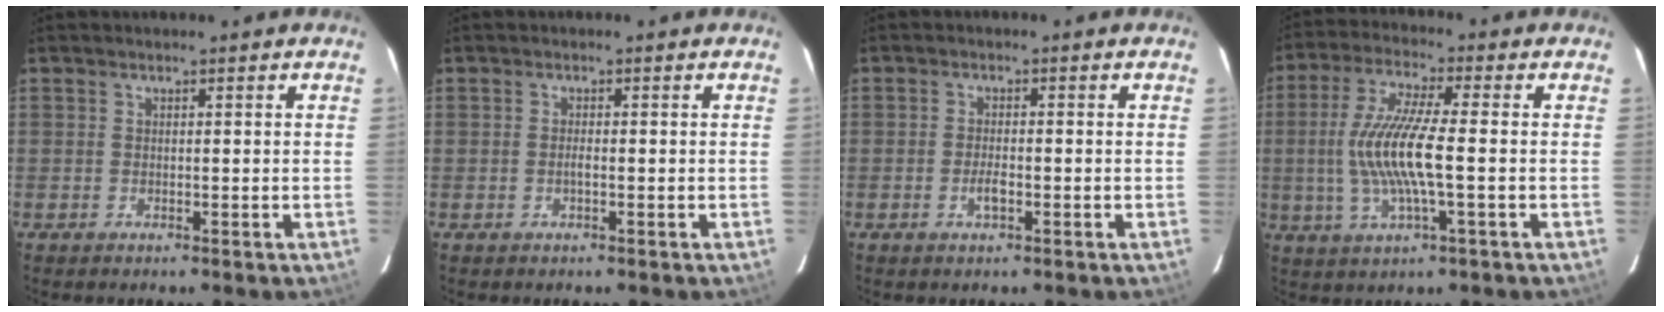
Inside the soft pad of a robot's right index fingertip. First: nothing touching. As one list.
[{"total": 0.8, "force": [-0.3, 0.1, 0.8], "torque": [-0.015, 0.000, -0.007]}, {"total": 2.2, "force": [-1.0, 0.8, 1.8], "torque": [-0.038, -0.002, -0.018]}, {"total": 11.9, "force": [-1.2, 1.5, 11.8], "torque": [-0.234, -0.002, -0.023]}]